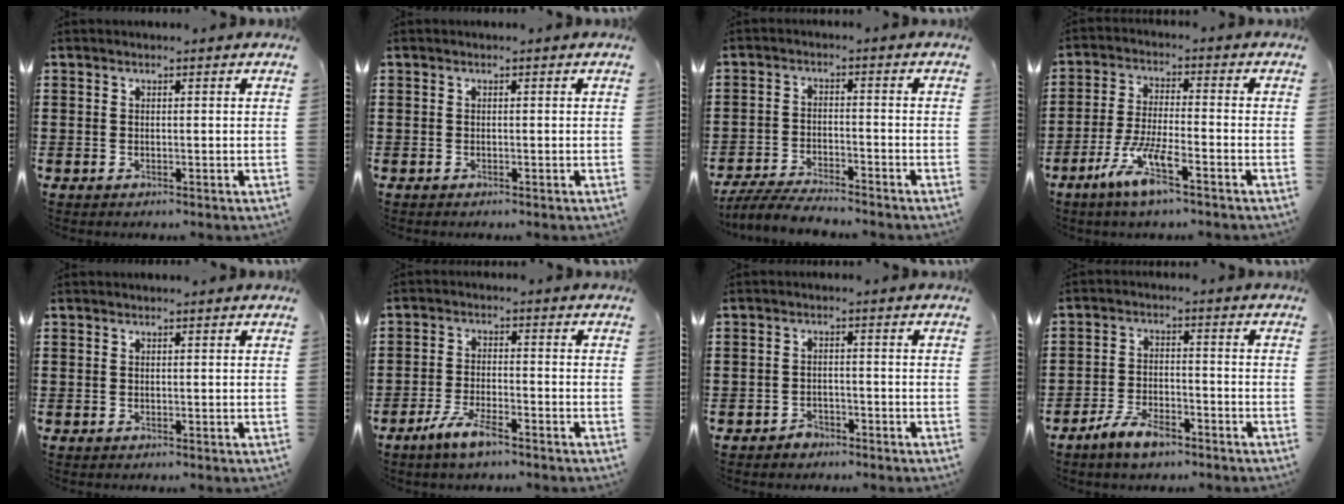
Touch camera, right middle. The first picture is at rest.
{"total": 0.0}
{"total": 5.0, "force": [-4.8, 0.5, 1.3], "torque": [-0.036, -0.005, -0.099]}
{"total": 7.2, "force": [-4.6, 0.9, 5.5], "torque": [-0.119, -0.010, -0.088]}
{"total": 0.0}
{"total": 5.1, "force": [-3.7, 1.1, 3.3], "torque": [-0.073, -0.003, -0.071]}
{"total": 2.1, "force": [-1.8, 1.0, 0.2], "torque": [-0.010, 0.002, -0.040]}
{"total": 5.5, "force": [-4.3, 1.9, 2.9], "torque": [-0.065, 0.004, -0.084]}